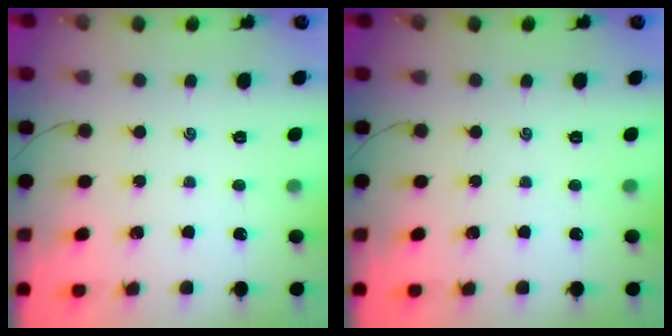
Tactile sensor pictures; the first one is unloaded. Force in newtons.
{"total": 0.0}